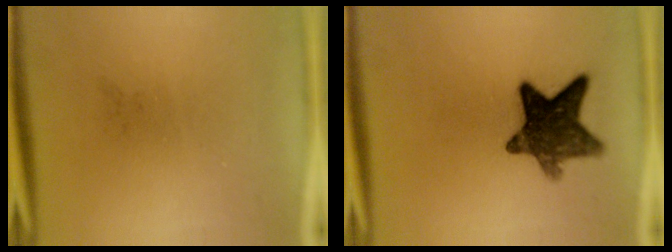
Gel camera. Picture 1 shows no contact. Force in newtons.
{"total": 11.5}